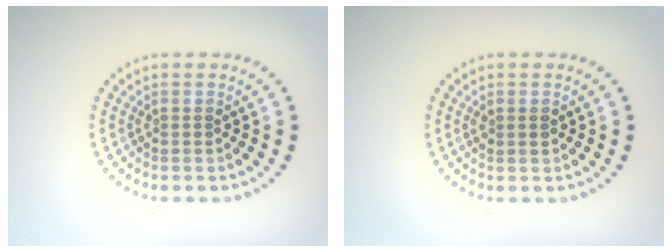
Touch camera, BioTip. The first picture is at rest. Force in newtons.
{"total": 0.9, "press": 0.8, "slide": 0.2}